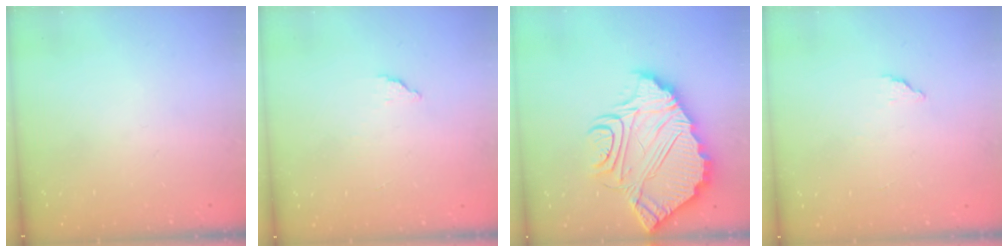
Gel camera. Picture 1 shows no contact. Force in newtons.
{"total": 2.0, "press": 2.0, "slide": 0.1}
{"total": 19.4, "press": 19.3, "slide": 1.3}
{"total": 2.0, "press": 2.0, "slide": 0.1}